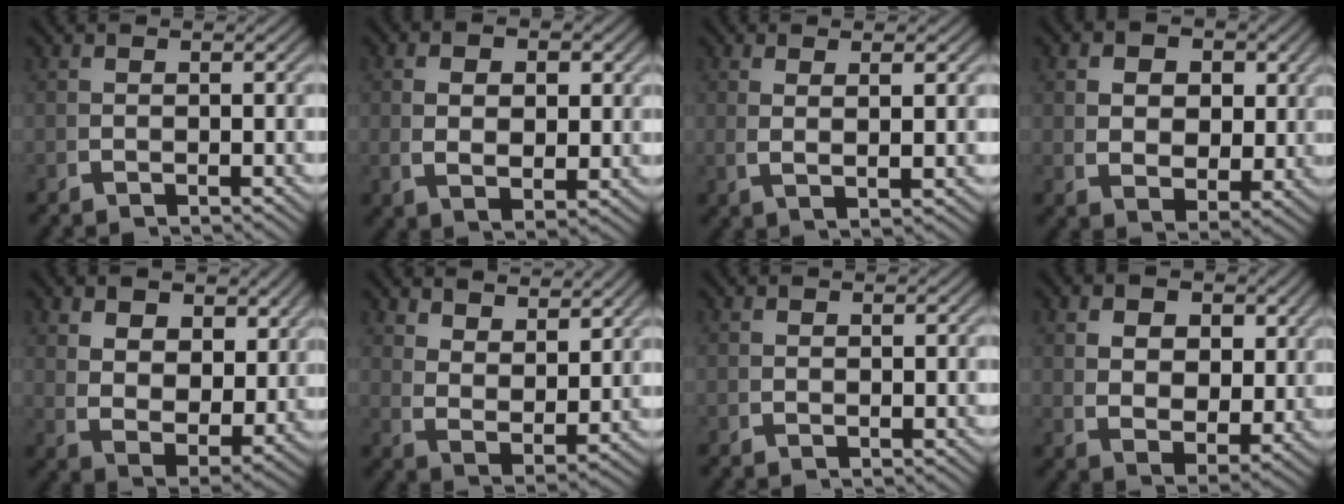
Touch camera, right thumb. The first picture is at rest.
{"total": 3.7, "force": [0.6, 2.2, 2.9], "torque": [-0.050, -0.011, 0.025]}
{"total": 2.4, "force": [1.1, 0.0, 2.2], "torque": [-0.041, -0.001, 0.030]}
{"total": 6.1, "force": [1.2, 4.6, 3.9], "torque": [-0.072, -0.027, 0.037]}
{"total": 7.8, "force": [1.5, 5.4, 5.5], "torque": [-0.125, -0.047, 0.049]}
{"total": 4.8, "force": [2.4, 2.4, 3.4], "torque": [-0.074, -0.021, 0.058]}
{"total": 0.0}
{"total": 6.2, "force": [1.3, 4.3, 4.2], "torque": [-0.082, -0.032, 0.040]}